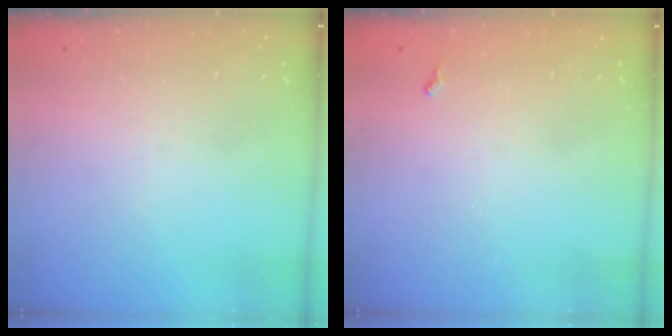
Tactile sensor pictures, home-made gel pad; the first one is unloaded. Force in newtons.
{"total": 3.8, "press": 3.7, "slide": 0.5}